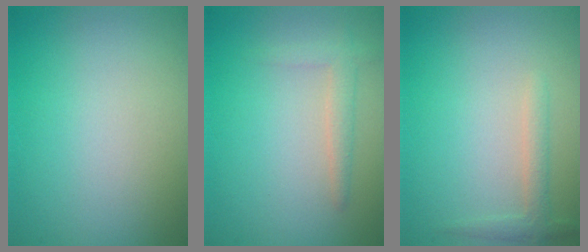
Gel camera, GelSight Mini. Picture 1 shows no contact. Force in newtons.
{"total": 1.6, "press": 1.6, "slide": 0.1}
{"total": 1.5, "press": 1.5, "slide": 0.1}